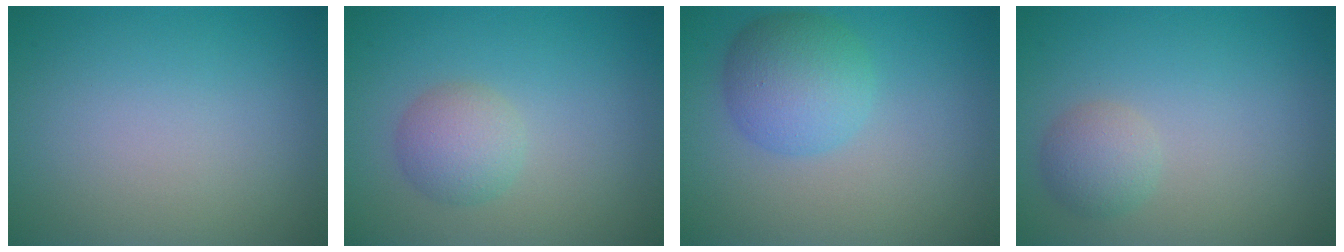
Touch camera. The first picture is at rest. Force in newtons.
{"total": 2.7, "press": 2.7, "slide": 0.1}
{"total": 4.6, "press": 4.6, "slide": 0.1}
{"total": 2.1, "press": 2.1, "slide": 0.0}